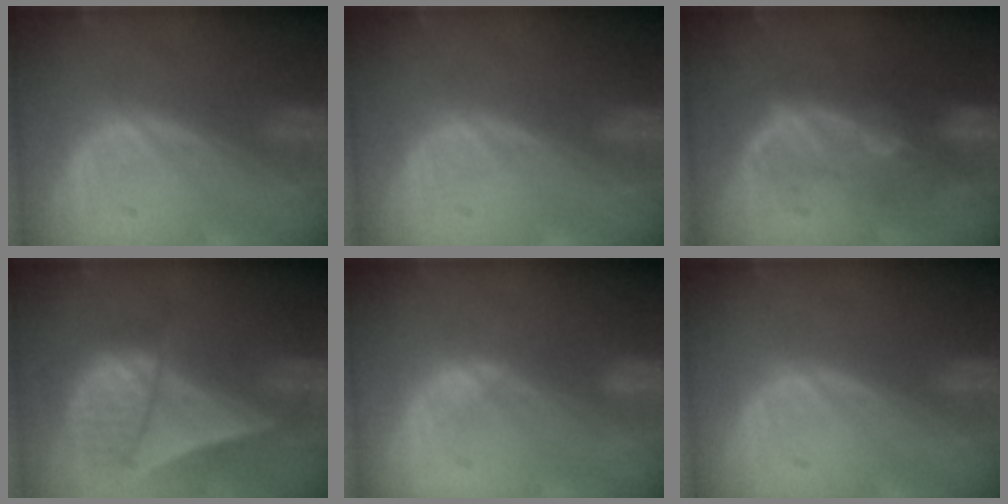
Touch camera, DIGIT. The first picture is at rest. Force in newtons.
{"total": 0.0}
{"total": 9.6, "press": 8.5, "slide": 4.4}
{"total": 7.8, "press": 7.3, "slide": 2.7}
{"total": 1.9, "press": 1.7, "slide": 0.9}
{"total": 0.0}